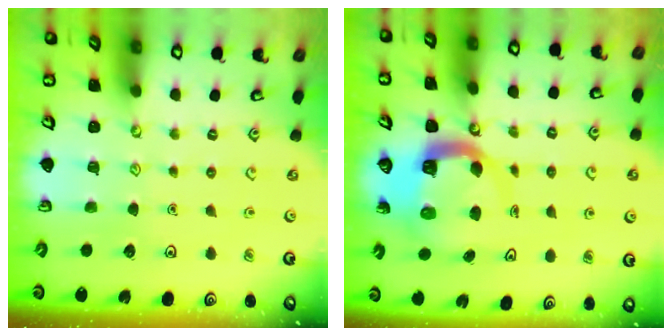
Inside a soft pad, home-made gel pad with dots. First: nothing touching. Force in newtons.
{"total": 8.0, "press": 7.9, "slide": 1.0}